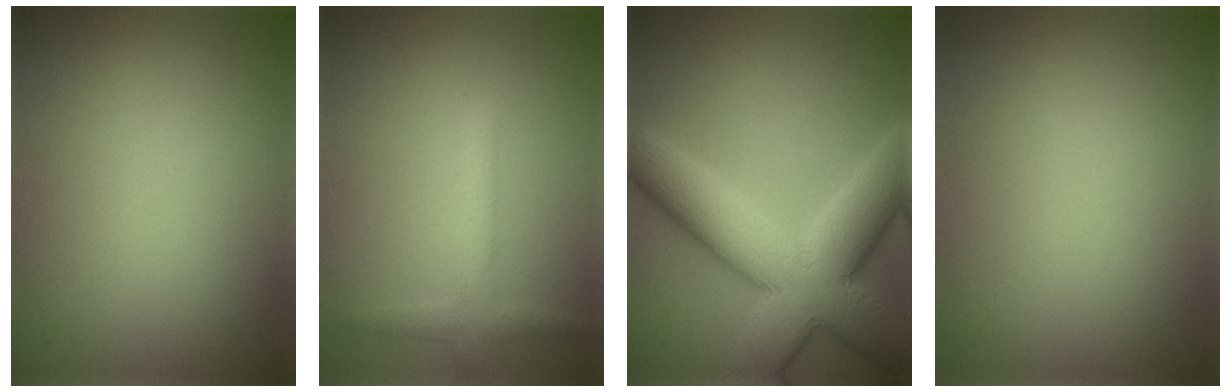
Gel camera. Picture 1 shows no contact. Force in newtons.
{"total": 2.4, "press": 2.4, "slide": 0.1}
{"total": 11.6, "press": 11.6, "slide": 0.4}
{"total": 0.0}